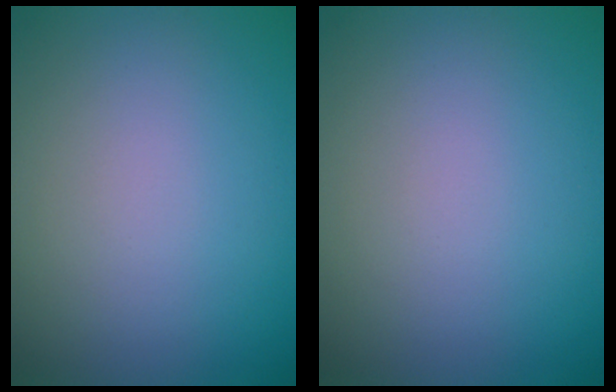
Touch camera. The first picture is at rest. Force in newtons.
{"total": 0.0}